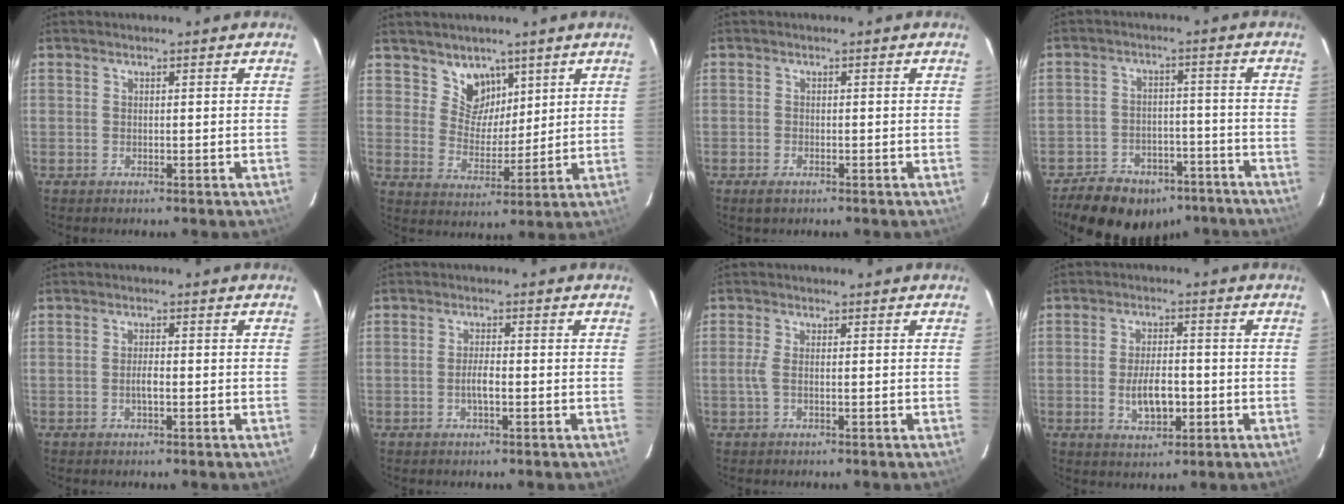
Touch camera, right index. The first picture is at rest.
{"total": 6.8, "force": [4.5, 4.9, 1.3], "torque": [-0.009, -0.008, 0.085]}
{"total": 1.9, "force": [-1.3, 1.0, 1.1], "torque": [-0.022, -0.005, -0.025]}
{"total": 17.1, "force": [-12.8, 9.3, 6.4], "torque": [-0.147, 0.027, -0.164]}
{"total": 2.0, "force": [-0.6, 0.5, 1.8], "torque": [-0.035, 0.002, -0.012]}
{"total": 2.6, "force": [-0.8, 0.5, 2.4], "torque": [-0.047, 0.001, -0.016]}
{"total": 2.5, "force": [-0.5, 0.4, 2.4], "torque": [-0.049, -0.002, -0.010]}
{"total": 7.0, "force": [-1.7, 3.3, 6.0], "torque": [-0.116, -0.001, -0.022]}